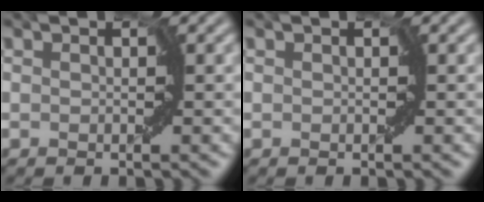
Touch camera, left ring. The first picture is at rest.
{"total": 0.0}